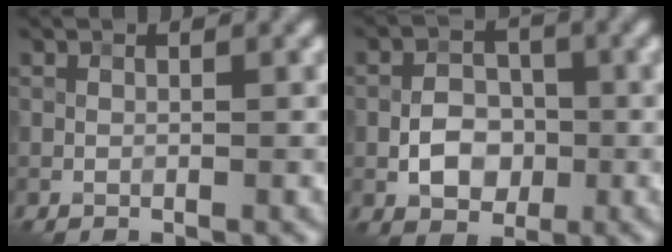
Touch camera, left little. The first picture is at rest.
{"total": 3.9, "force": [-1.0, 3.0, 2.4], "torque": [-0.034, 0.001, -0.018]}